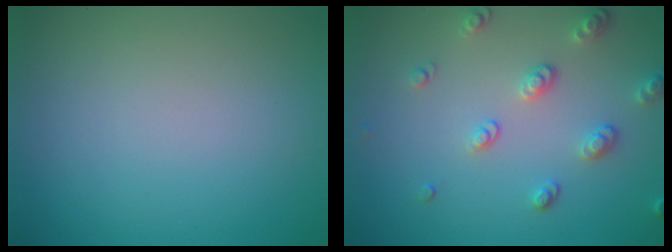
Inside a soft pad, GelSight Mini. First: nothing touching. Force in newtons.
{"total": 2.6, "press": 2.6, "slide": 0.6}